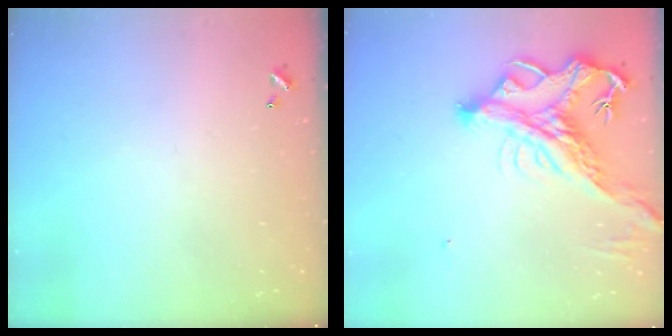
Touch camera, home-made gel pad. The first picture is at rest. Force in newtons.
{"total": 6.6, "press": 6.3, "slide": 1.9}